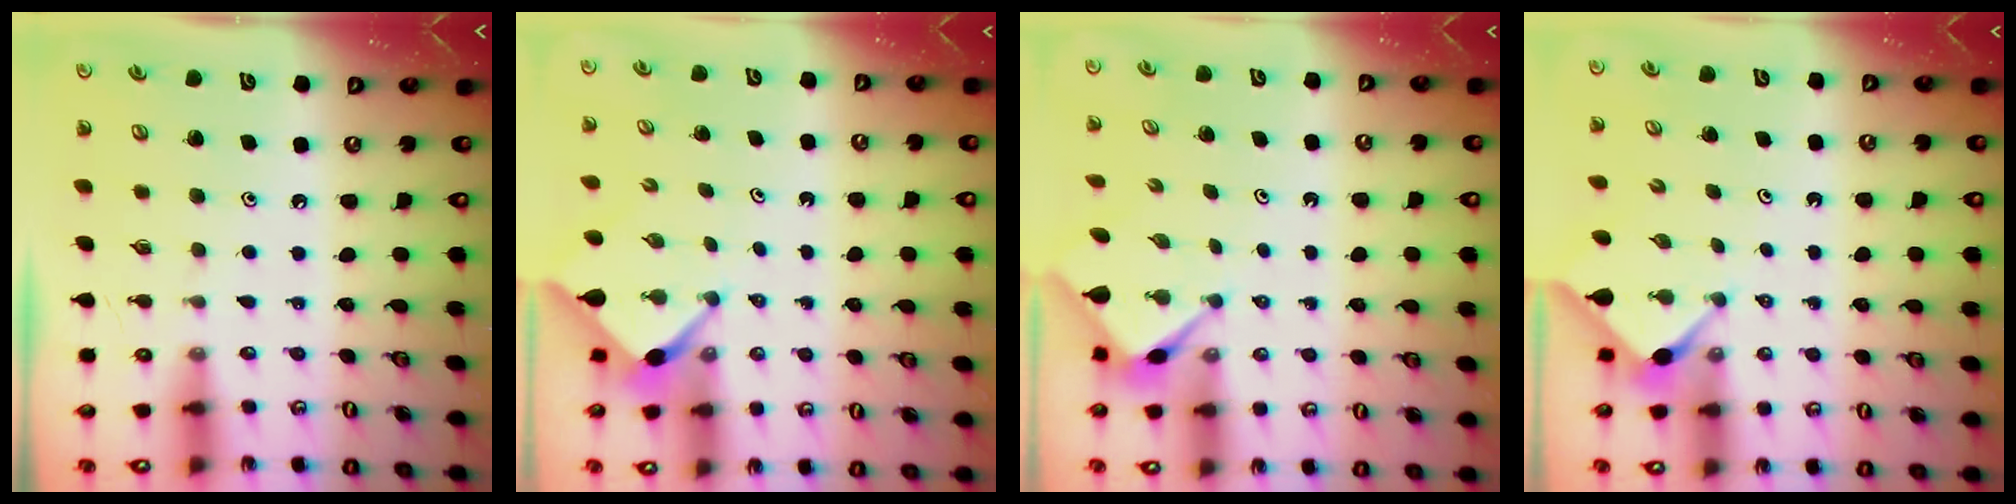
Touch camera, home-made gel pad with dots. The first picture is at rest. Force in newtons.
{"total": 2.6, "press": 2.5, "slide": 0.3}
{"total": 3.0, "press": 3.0, "slide": 0.2}
{"total": 2.9, "press": 2.9, "slide": 0.4}